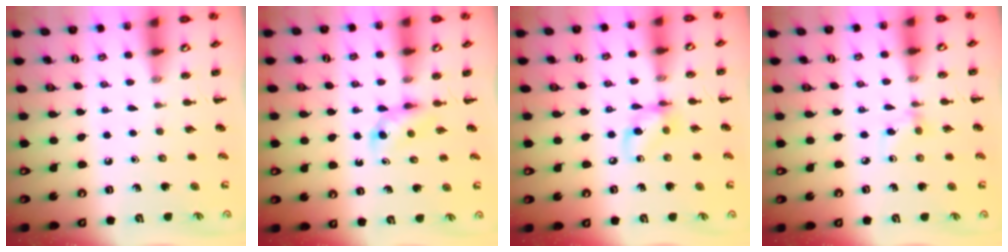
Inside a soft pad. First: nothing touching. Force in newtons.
{"total": 3.6, "press": 3.4, "slide": 1.3}
{"total": 8.5, "press": 8.5, "slide": 0.7}
{"total": 2.9, "press": 2.8, "slide": 0.8}